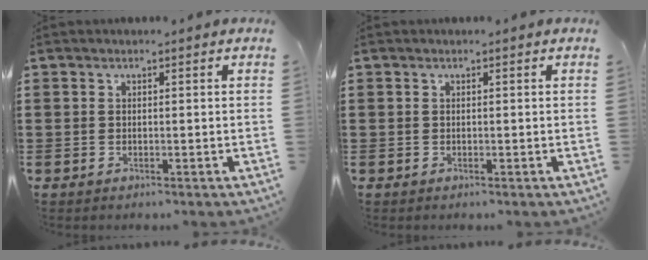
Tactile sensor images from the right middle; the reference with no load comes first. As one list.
[{"total": 0.0}]